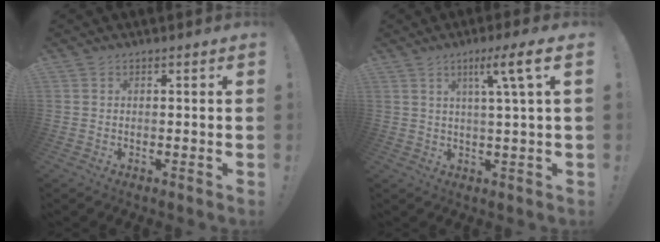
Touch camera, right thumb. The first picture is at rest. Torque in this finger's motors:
{"motor_torque": [0.00, 0.01, 0.09, 0.01, 0.10]}